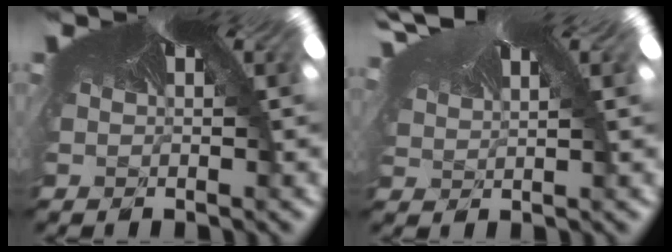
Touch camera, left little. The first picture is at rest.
{"total": 2.9, "force": [2.5, 0.9, 1.2], "torque": [-0.058, 0.028, 0.043]}